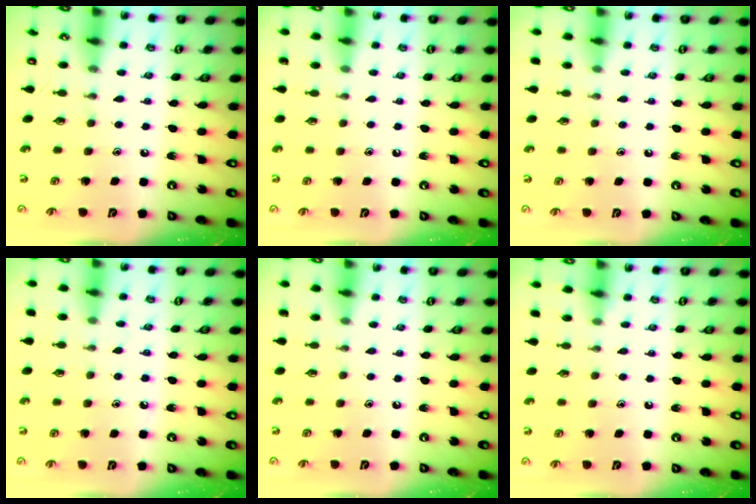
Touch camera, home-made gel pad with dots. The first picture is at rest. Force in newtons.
{"total": 0.0}
{"total": 2.7, "press": 2.6, "slide": 0.4}
{"total": 5.9, "press": 5.9, "slide": 0.8}
{"total": 0.0}
{"total": 3.0, "press": 2.9, "slide": 0.5}